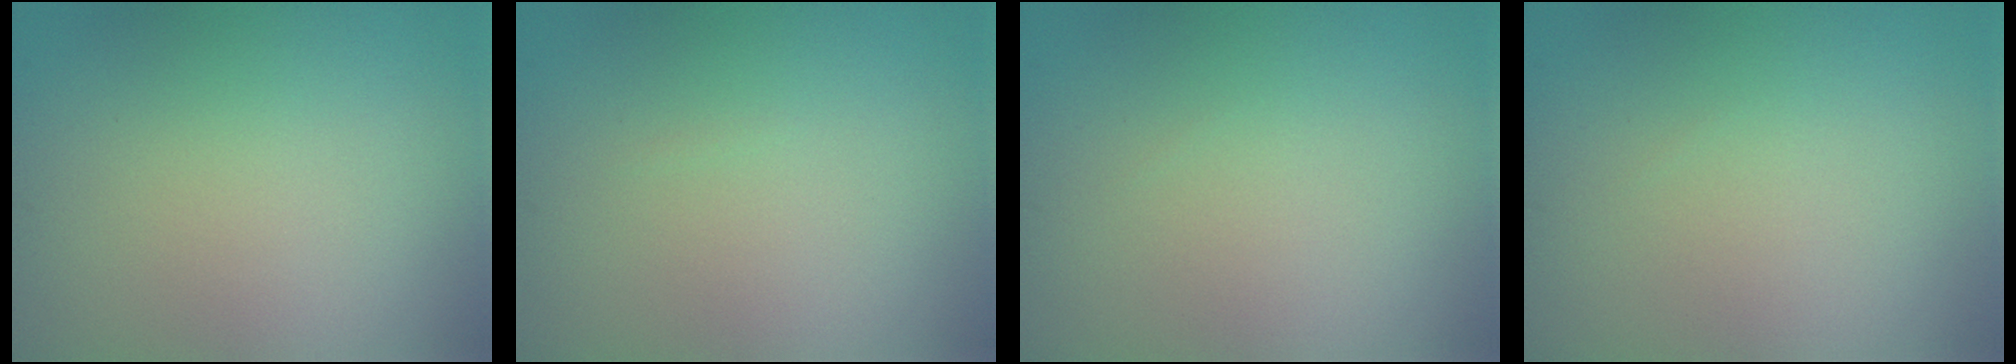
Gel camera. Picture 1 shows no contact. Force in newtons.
{"total": 0.0}
{"total": 0.0}
{"total": 0.0}